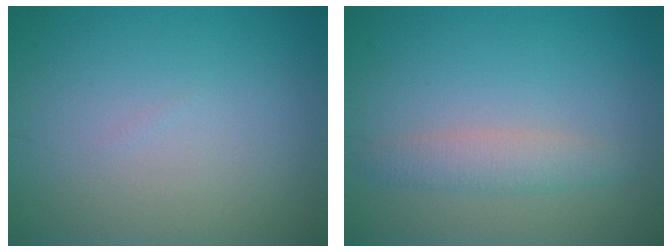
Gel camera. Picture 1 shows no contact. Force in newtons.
{"total": 2.2, "press": 2.2, "slide": 0.1}